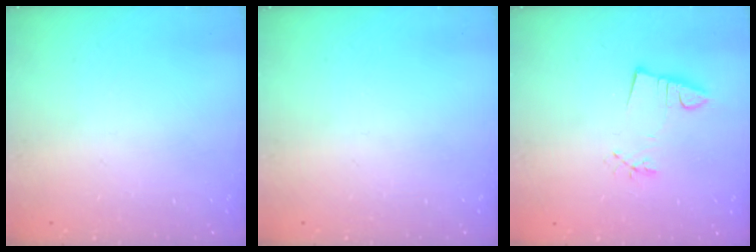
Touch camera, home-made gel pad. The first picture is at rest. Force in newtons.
{"total": 0.0}
{"total": 3.6, "press": 2.1, "slide": 2.9}